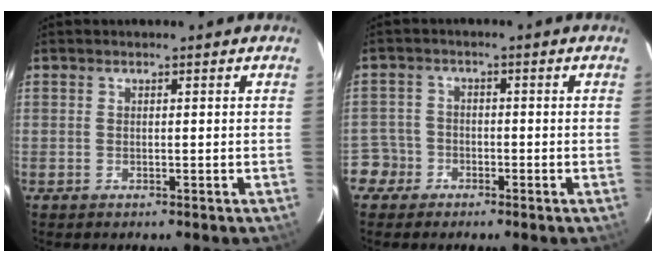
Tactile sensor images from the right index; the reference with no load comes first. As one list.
[{"total": 4.2, "force": [-2.3, 3.5, -0.4], "torque": [0.012, 0.025, -0.045]}]